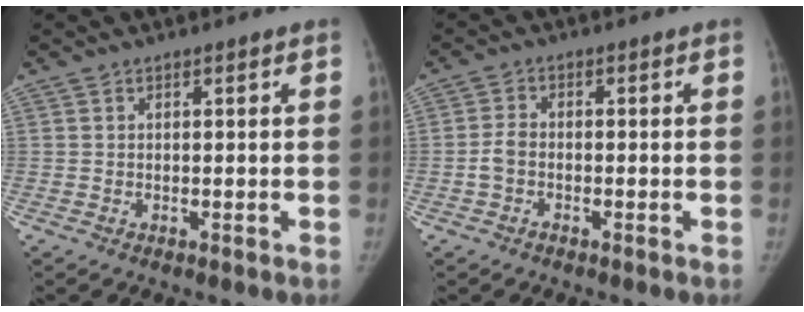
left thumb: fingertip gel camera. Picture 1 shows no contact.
{"total": 2.6, "force": [-1.2, 1.7, 1.5], "torque": [-0.034, 0.013, -0.028]}